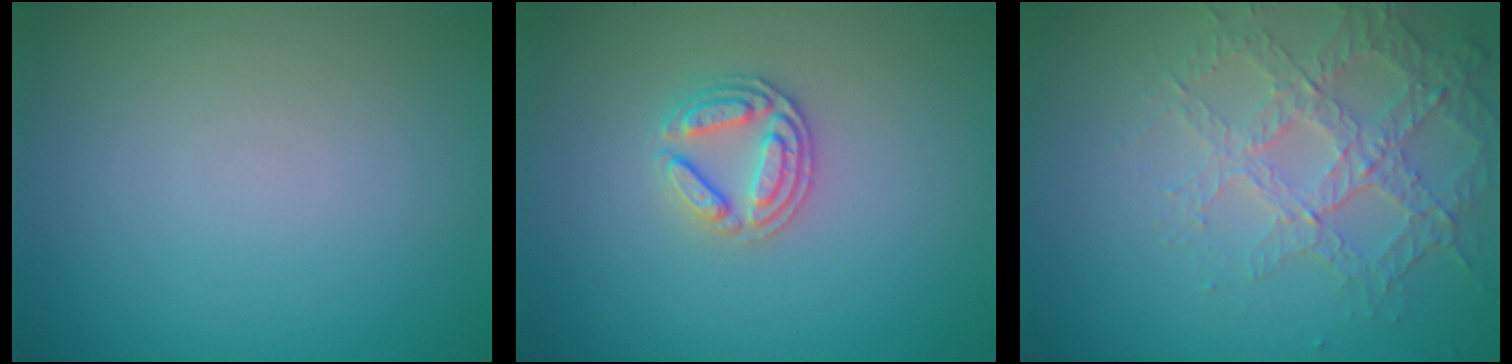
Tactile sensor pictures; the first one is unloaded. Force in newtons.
{"total": 2.6, "press": 2.5, "slide": 0.6}
{"total": 3.7, "press": 3.4, "slide": 1.4}